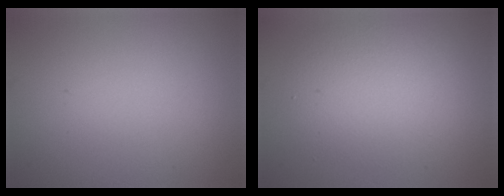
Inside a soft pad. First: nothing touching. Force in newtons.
{"total": 4.3, "press": 4.3, "slide": 0.2}